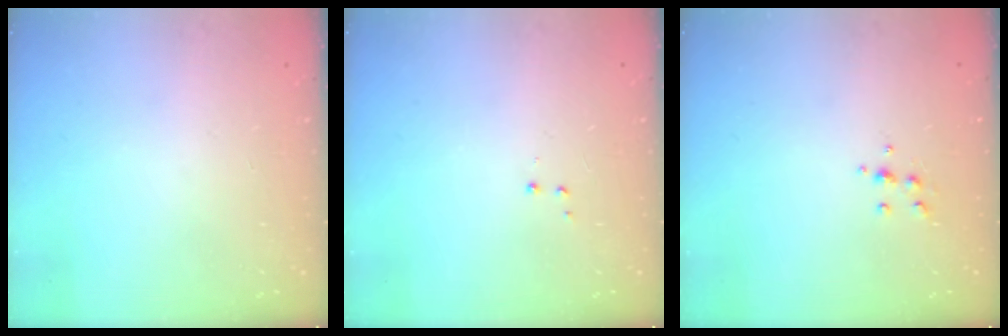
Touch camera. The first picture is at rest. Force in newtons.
{"total": 3.0, "press": 2.9, "slide": 0.7}
{"total": 5.9, "press": 5.9, "slide": 0.7}